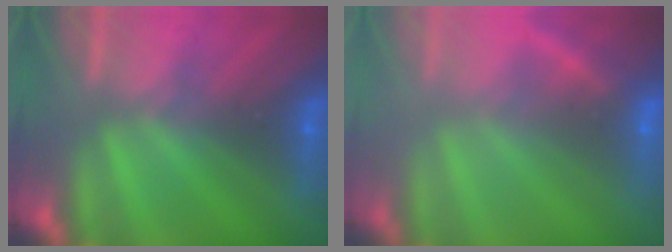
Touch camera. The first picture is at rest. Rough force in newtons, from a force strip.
{"total": 2.4}